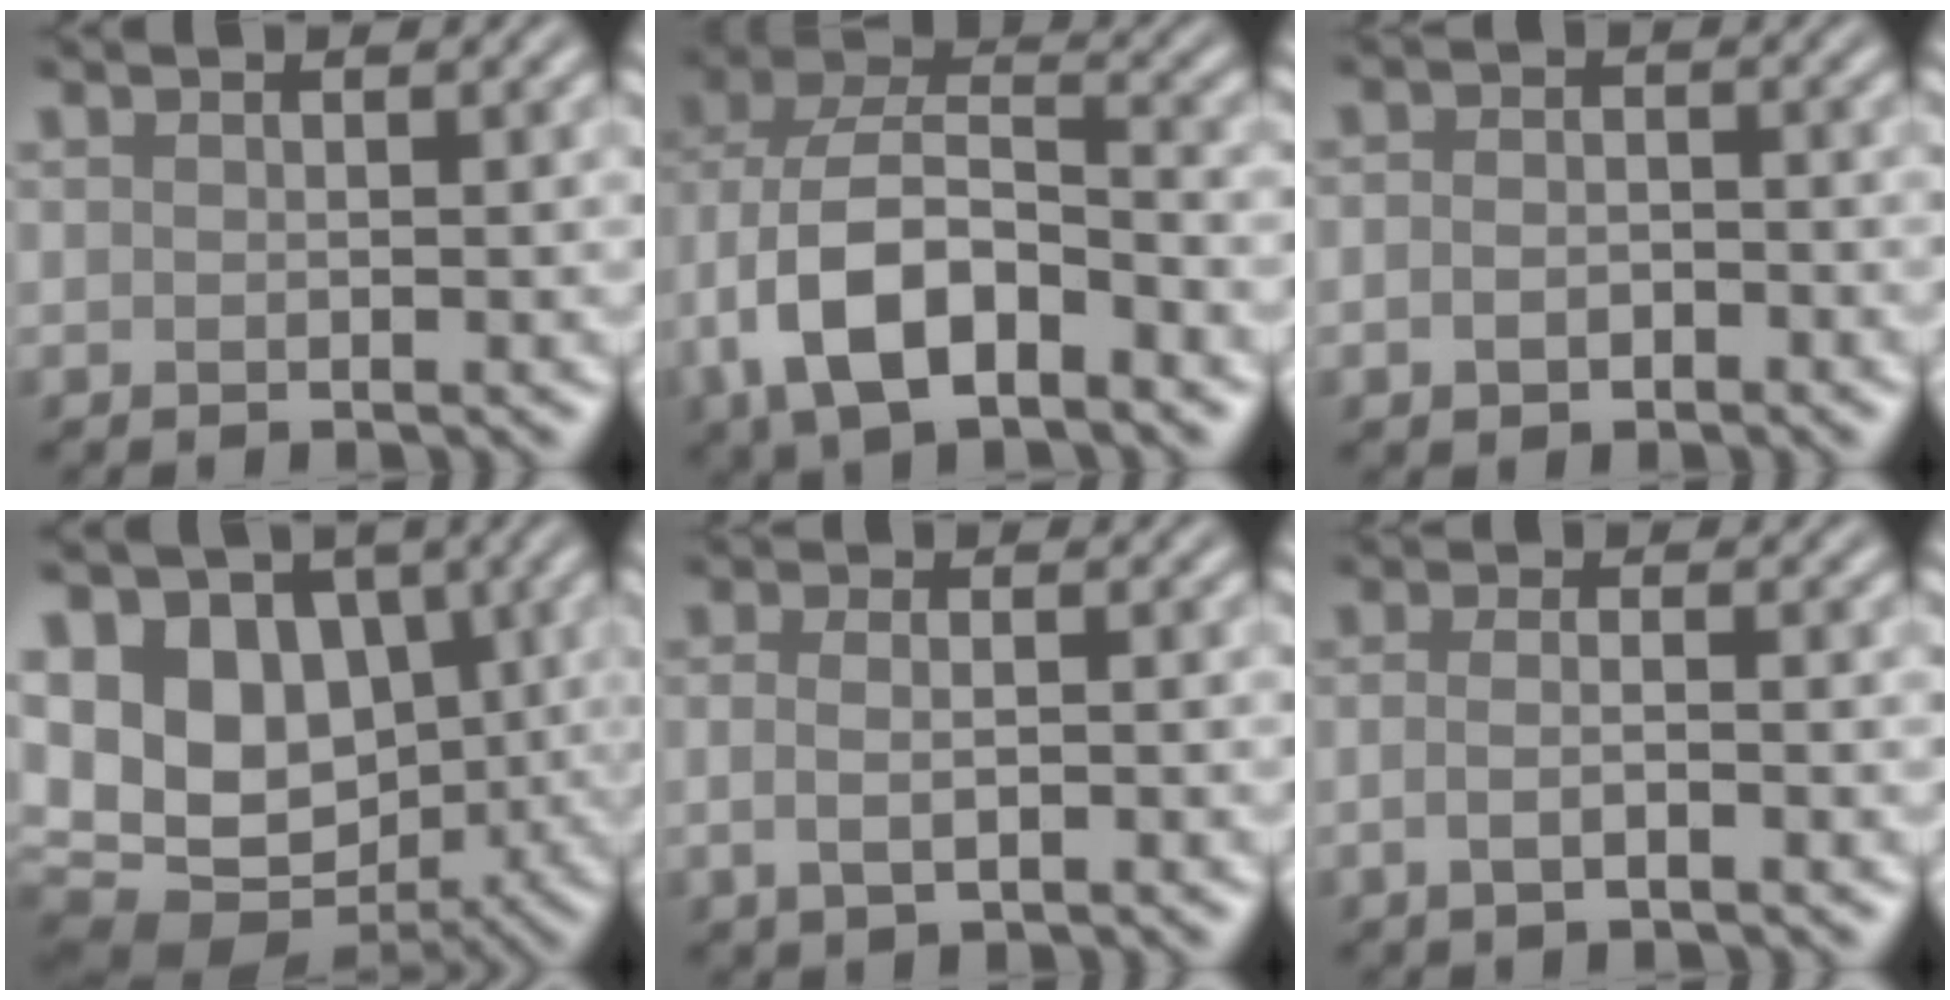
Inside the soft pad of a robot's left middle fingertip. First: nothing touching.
{"total": 9.6, "force": [-3.4, 5.3, 7.2], "torque": [-0.142, 0.006, -0.068]}
{"total": 2.1, "force": [-0.8, 1.4, 1.3], "torque": [-0.020, 0.000, -0.020]}
{"total": 12.7, "force": [1.2, 9.6, 8.2], "torque": [-0.133, 0.008, 0.018]}
{"total": 3.0, "force": [-0.4, 1.5, 2.5], "torque": [-0.038, -0.001, -0.012]}
{"total": 2.6, "force": [-0.8, 1.0, 2.3], "torque": [-0.032, -0.004, -0.017]}